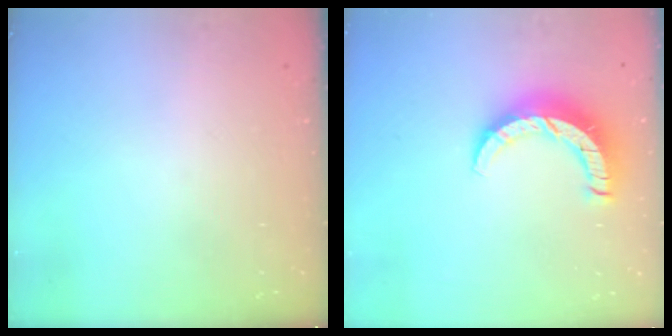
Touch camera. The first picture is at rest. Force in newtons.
{"total": 9.7, "press": 9.7, "slide": 0.2}